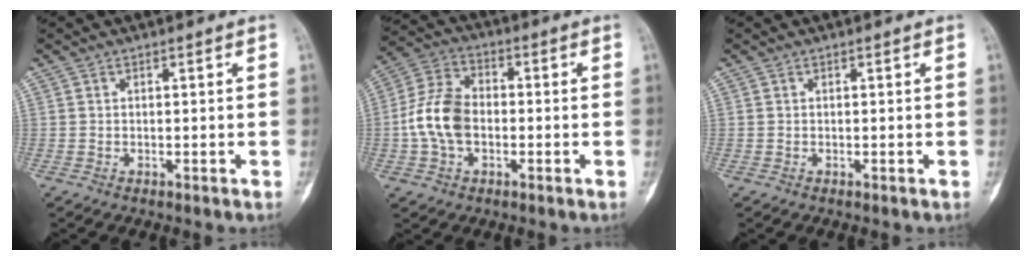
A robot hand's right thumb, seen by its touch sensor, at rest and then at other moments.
{"total": 10.8, "force": [-1.4, 7.3, 7.8], "torque": [-0.149, 0.028, -0.036]}
{"total": 0.0}